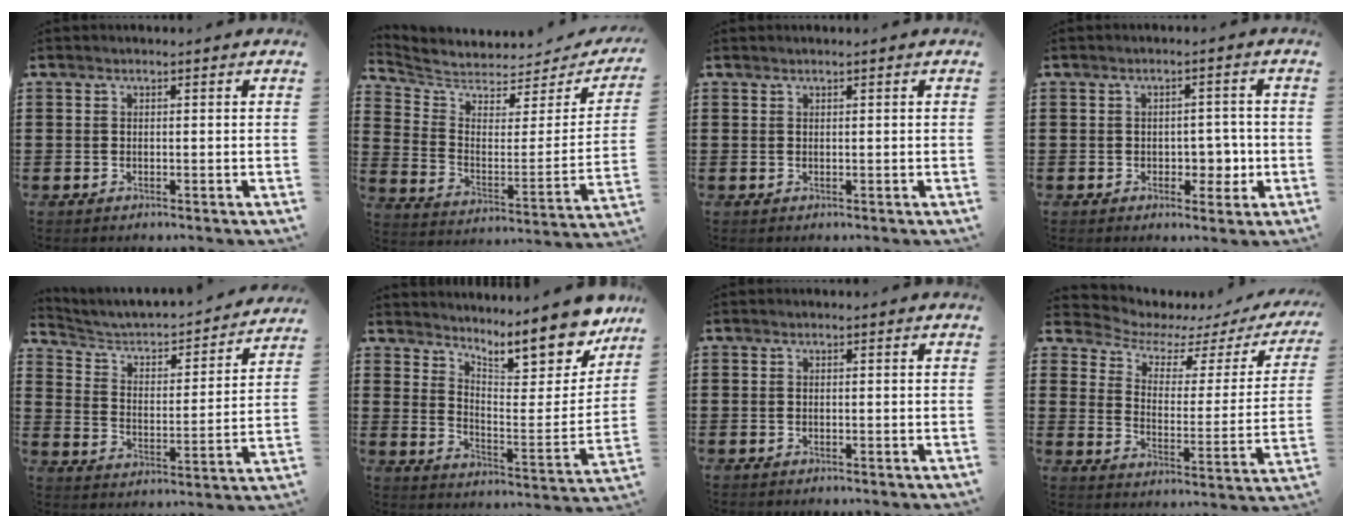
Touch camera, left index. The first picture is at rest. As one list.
[{"total": 4.1, "force": [3.9, 1.0, 0.7], "torque": [-0.043, -0.043, 0.062]}, {"total": 0.5, "force": [0.5, -0.1, 0.3], "torque": [-0.005, -0.002, 0.010]}, {"total": 3.8, "force": [-0.7, 2.6, 2.7], "torque": [-0.040, -0.001, -0.019]}, {"total": 3.5, "force": [3.0, 1.4, 1.0], "torque": [-0.041, -0.028, 0.040]}, {"total": 11.3, "force": [9.5, 2.3, 5.6], "torque": [-0.083, -0.077, 0.160]}, {"total": 0.0}, {"total": 3.5, "force": [2.6, 1.7, 1.7], "torque": [-0.045, -0.021, 0.034]}]